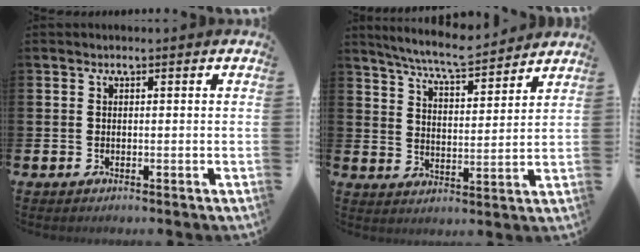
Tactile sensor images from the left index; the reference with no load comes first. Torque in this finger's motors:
{"motor_torque": [1.08, -1.06, 0.25, 0.16]}